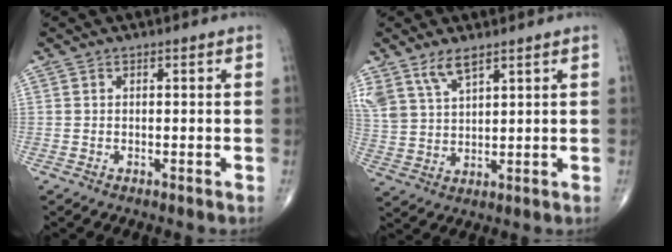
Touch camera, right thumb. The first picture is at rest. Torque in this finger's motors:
{"motor_torque": [-0.47, 0.71, 0.47, 0.61, 0.04]}